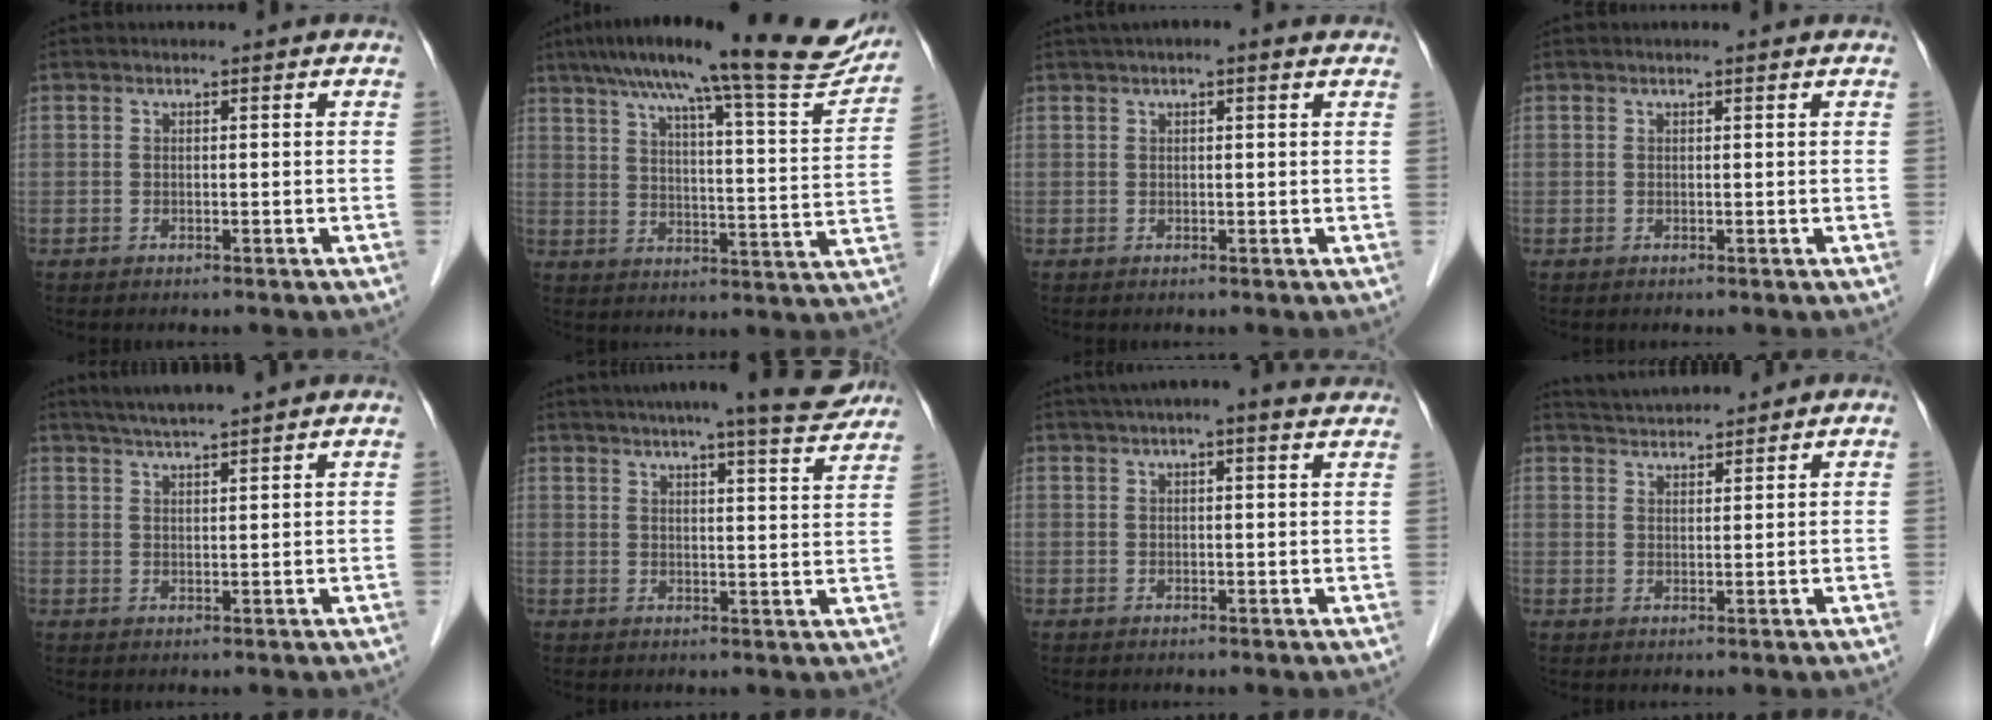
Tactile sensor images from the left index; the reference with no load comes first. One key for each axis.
{"total": 24.8, "fx": 20.8, "fy": 2.3, "fz": 13.4, "tx": -0.199, "ty": -0.011, "tz": 0.269}
{"total": 5.0, "fx": 3.5, "fy": 0.9, "fz": 3.4, "tx": -0.053, "ty": 0.036, "tz": 0.050}
{"total": 0.8, "fx": 0.7, "fy": -0.1, "fz": 0.3, "tx": -0.012, "ty": 0.004, "tz": 0.011}
{"total": 5.9, "fx": 5.2, "fy": -0.5, "fz": 2.8, "tx": -0.054, "ty": 0.020, "tz": 0.088}
{"total": 13.2, "fx": 11.6, "fy": 0.6, "fz": 6.3, "tx": -0.088, "ty": -0.004, "tz": 0.136}
{"total": 9.1, "fx": 7.4, "fy": 1.3, "fz": 5.2, "tx": -0.078, "ty": 0.034, "tz": 0.090}
{"total": 4.6, "fx": 4.5, "fy": 0.4, "fz": 0.9, "tx": -0.022, "ty": 0.029, "tz": 0.083}